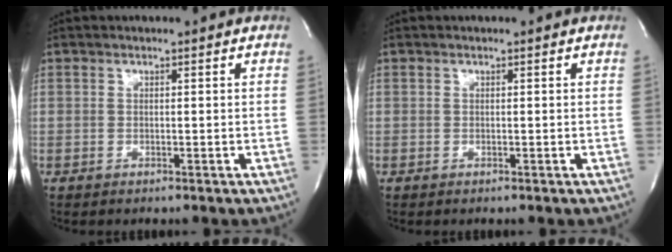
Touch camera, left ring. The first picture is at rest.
{"total": 0.0}